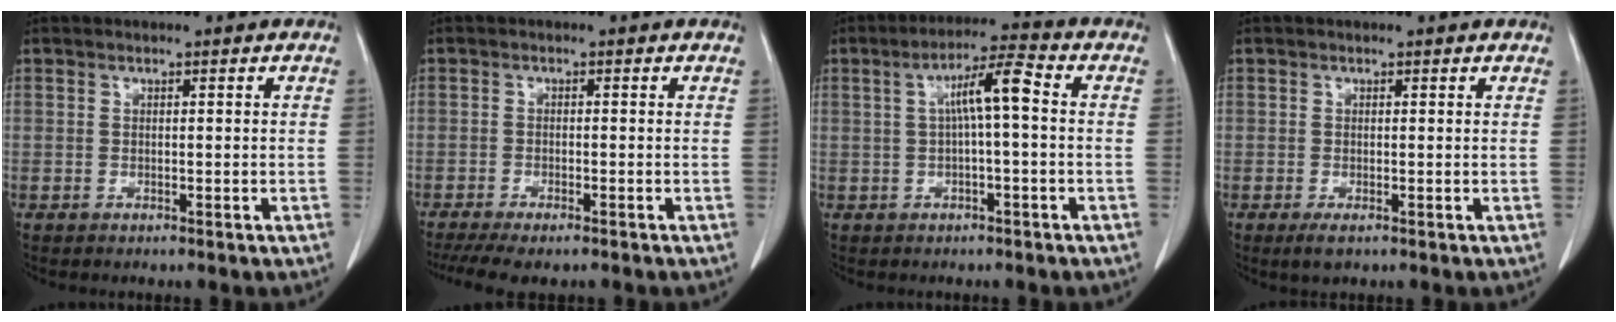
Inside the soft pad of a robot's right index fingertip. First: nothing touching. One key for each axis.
{"total": 7.7, "fx": -6.0, "fy": 2.1, "fz": 4.4, "tx": -0.065, "ty": -0.008, "tz": -0.094}
{"total": 6.4, "fx": 0.6, "fy": 0.5, "fz": 6.4, "tx": -0.110, "ty": 0.021, "tz": 0.008}
{"total": 1.5, "fx": -0.4, "fy": 0.9, "fz": 1.2, "tx": -0.021, "ty": -0.001, "tz": -0.005}